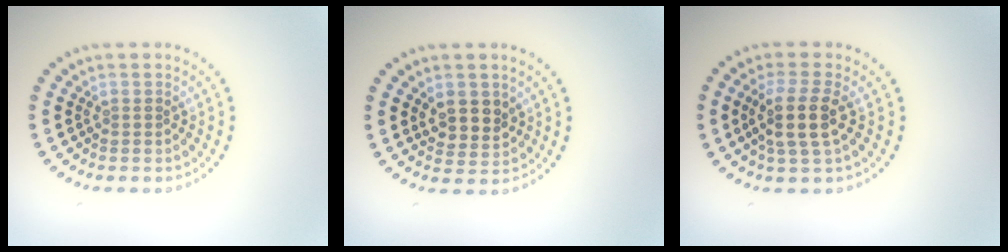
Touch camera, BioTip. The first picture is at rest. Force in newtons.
{"total": 2.7, "press": 2.6, "slide": 1.0}
{"total": 3.4, "press": 3.0, "slide": 1.5}